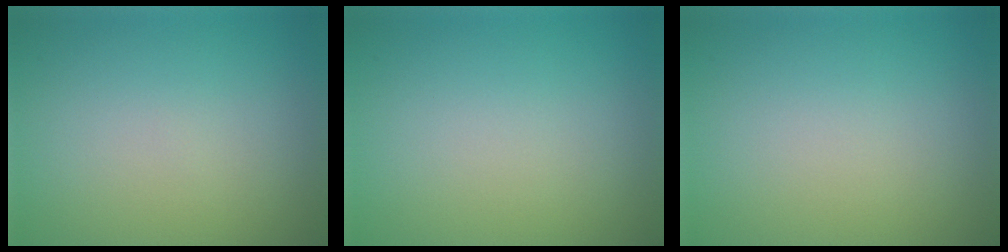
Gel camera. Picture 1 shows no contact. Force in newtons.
{"total": 0.0}
{"total": 0.0}